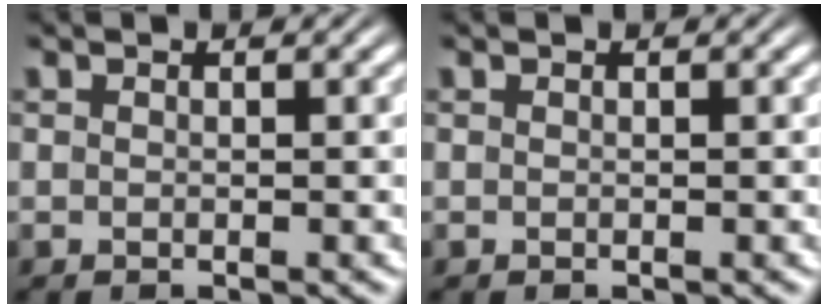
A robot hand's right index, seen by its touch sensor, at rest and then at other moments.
{"total": 0.0}